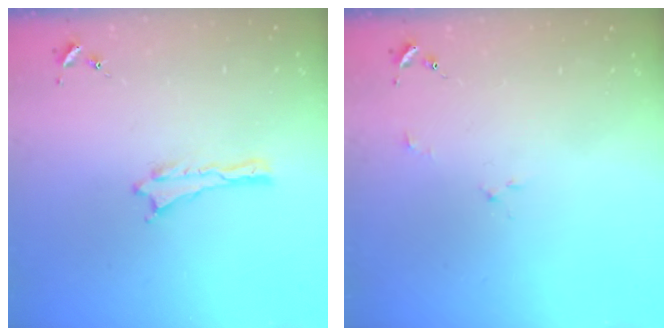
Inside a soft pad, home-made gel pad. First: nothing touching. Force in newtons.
{"total": 2.2, "press": 2.2, "slide": 0.2}